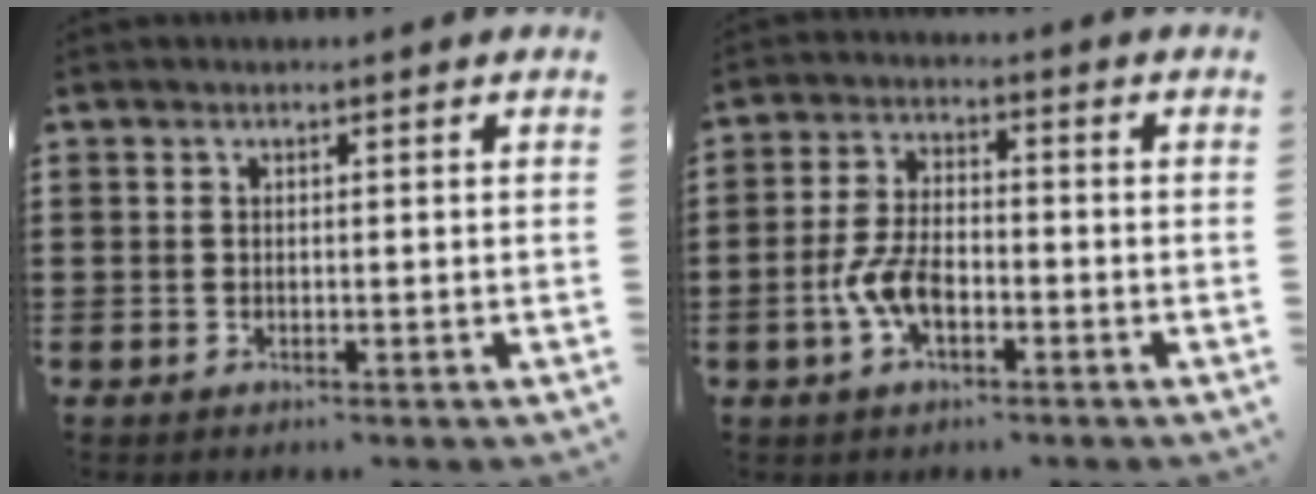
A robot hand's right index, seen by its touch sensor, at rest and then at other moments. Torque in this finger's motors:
{"motor_torque": [1.07, 1.07, 0.50, 0.13]}